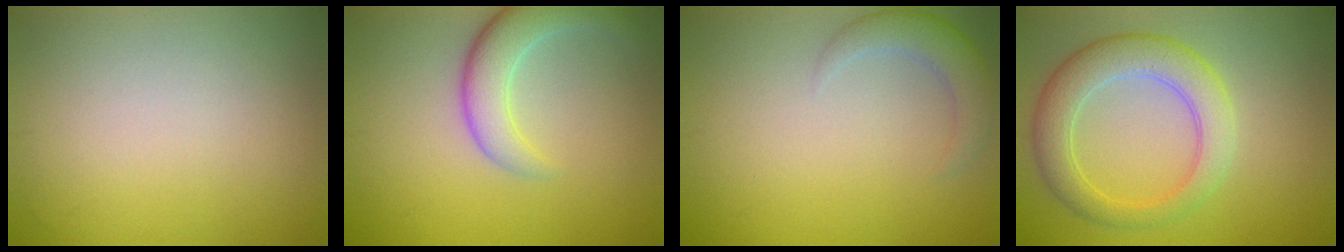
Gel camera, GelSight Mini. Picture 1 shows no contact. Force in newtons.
{"total": 4.6, "press": 4.6, "slide": 0.5}
{"total": 2.9, "press": 2.9, "slide": 0.3}
{"total": 5.2, "press": 5.2, "slide": 0.0}